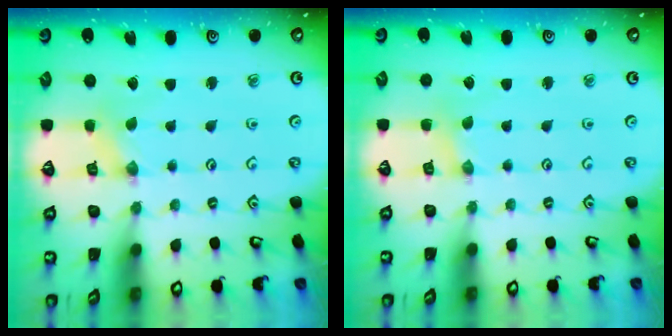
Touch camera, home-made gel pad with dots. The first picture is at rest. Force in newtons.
{"total": 0.0}